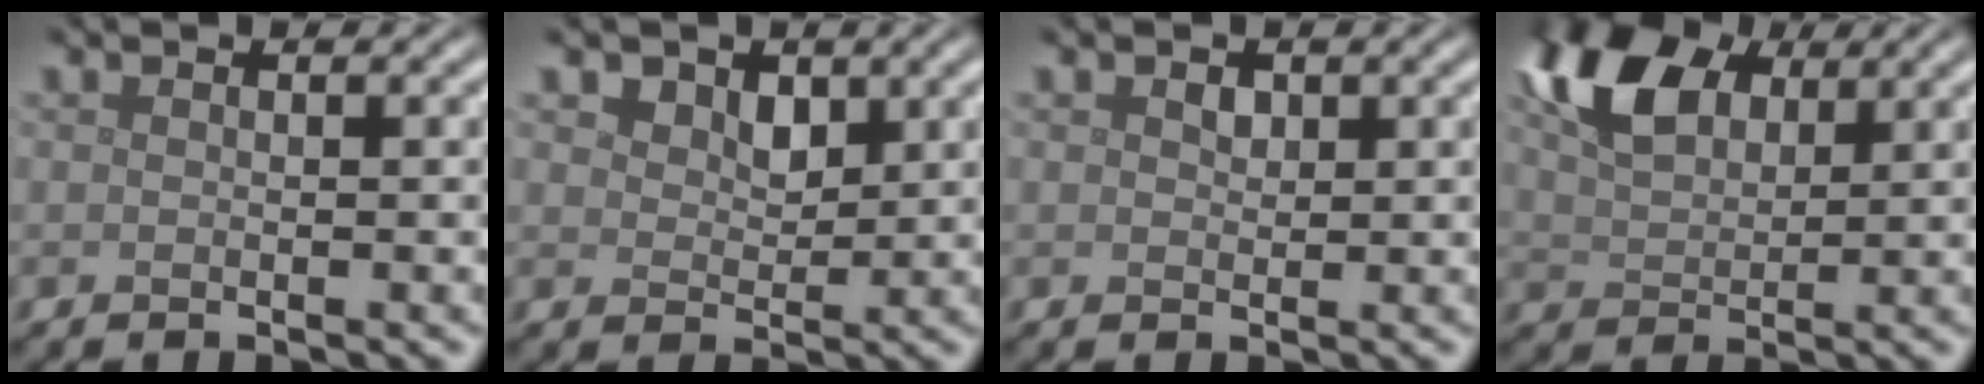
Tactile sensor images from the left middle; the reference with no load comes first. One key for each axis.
{"total": 2.4, "fx": 1.5, "fy": 1.6, "fz": 0.9, "tx": -0.025, "ty": -0.016, "tz": 0.029}
{"total": 0.8, "fx": 0.5, "fy": 0.7, "fz": 0.2, "tx": -0.008, "ty": -0.004, "tz": 0.008}
{"total": 8.2, "fx": 4.2, "fy": 4.7, "fz": 5.1, "tx": -0.122, "ty": 0.018, "tz": 0.080}